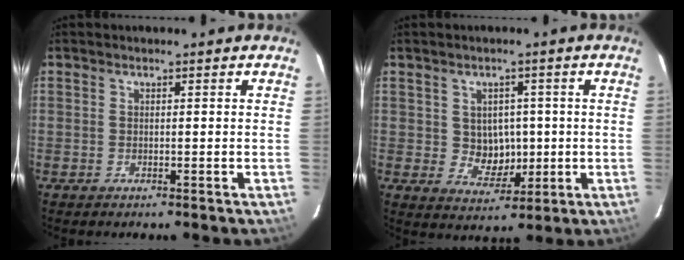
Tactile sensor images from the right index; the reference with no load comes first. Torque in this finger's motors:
{"motor_torque": [0.03, 0.11, 0.14, 0.00]}